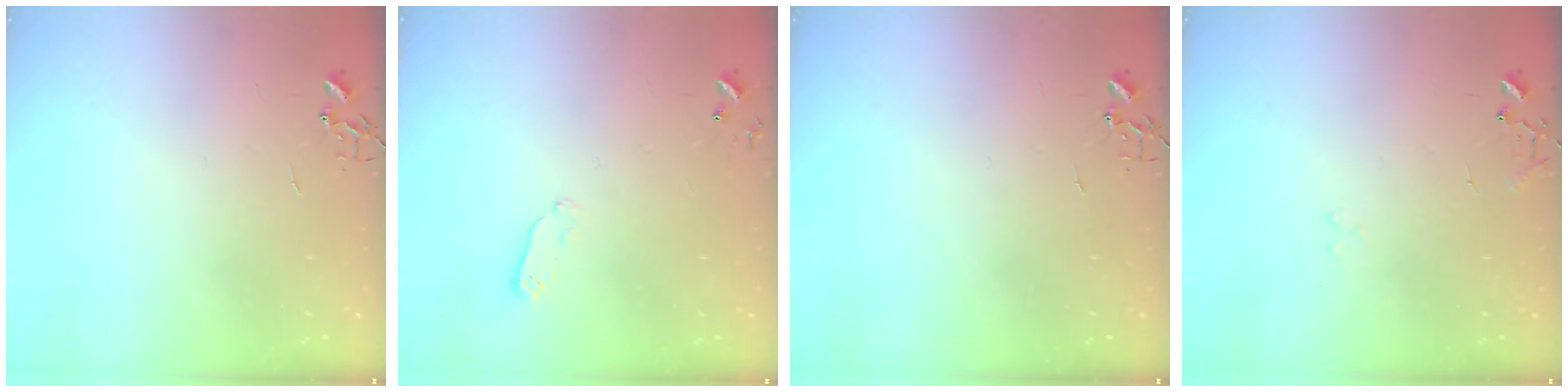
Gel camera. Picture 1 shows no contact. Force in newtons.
{"total": 2.9, "press": 2.9, "slide": 0.4}
{"total": 0.0}
{"total": 8.0, "press": 8.0, "slide": 0.9}